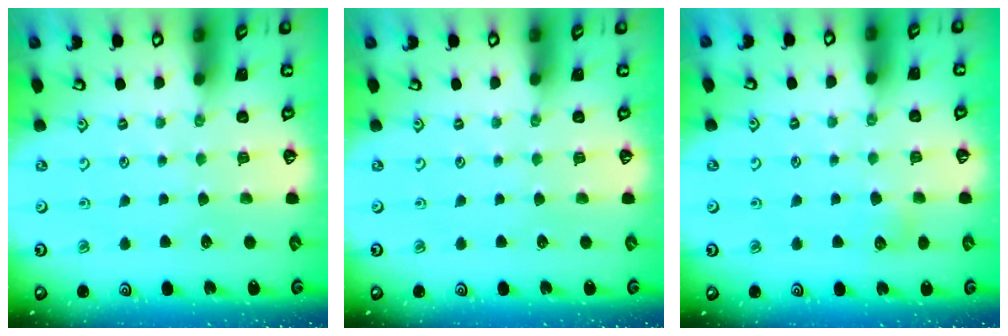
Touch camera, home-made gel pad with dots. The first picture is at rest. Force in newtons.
{"total": 0.0}
{"total": 6.0, "press": 5.9, "slide": 0.5}